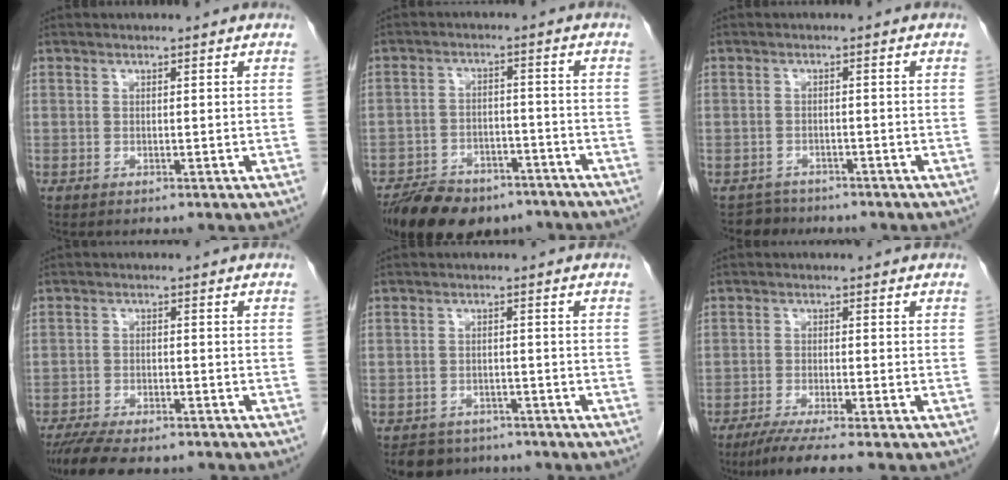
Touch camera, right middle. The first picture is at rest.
{"total": 14.1, "force": [-10.8, 6.4, 6.5], "torque": [-0.112, -0.002, -0.164]}
{"total": 2.9, "force": [-2.4, 1.3, -0.7], "torque": [0.006, 0.002, -0.041]}
{"total": 11.0, "force": [-9.2, 3.0, 5.2], "torque": [-0.083, -0.007, -0.139]}
{"total": 5.7, "force": [-4.7, 3.1, 0.5], "torque": [-0.001, 0.004, -0.069]}
{"total": 6.1, "force": [-4.7, -0.5, 3.8], "torque": [-0.060, -0.017, -0.080]}